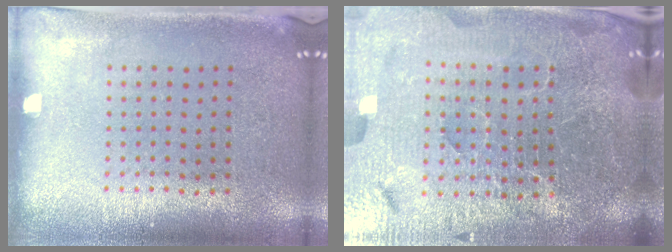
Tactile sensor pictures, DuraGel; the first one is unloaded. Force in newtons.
{"total": 6.7, "press": 5.9, "slide": 3.2}